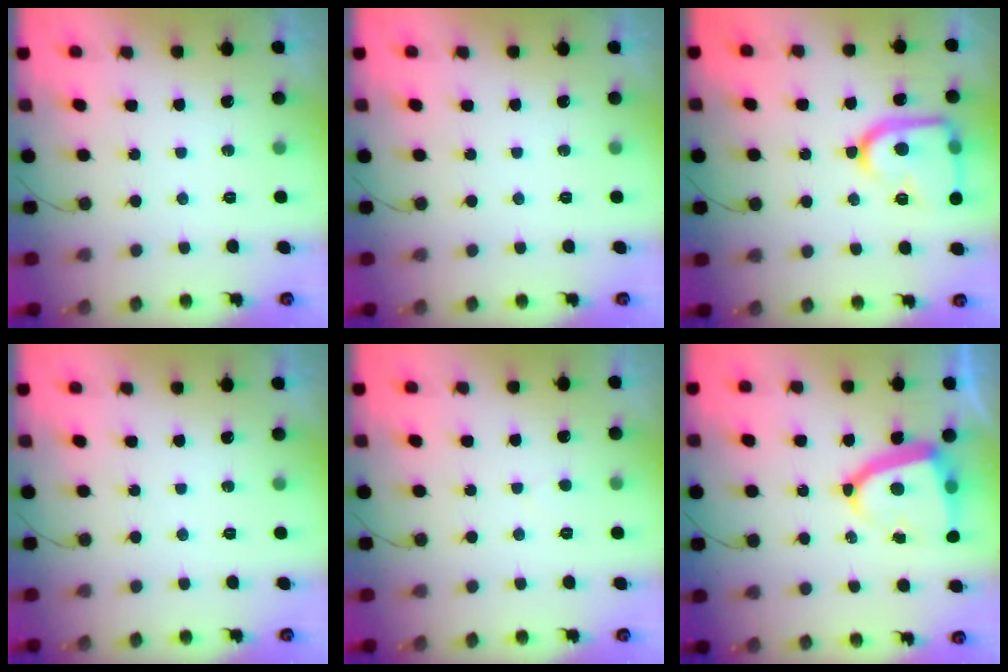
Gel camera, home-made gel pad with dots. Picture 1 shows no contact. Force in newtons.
{"total": 0.0}
{"total": 18.3, "press": 18.2, "slide": 1.6}
{"total": 0.0}
{"total": 1.8, "press": 1.8, "slide": 0.2}
{"total": 12.8, "press": 12.7, "slide": 1.7}